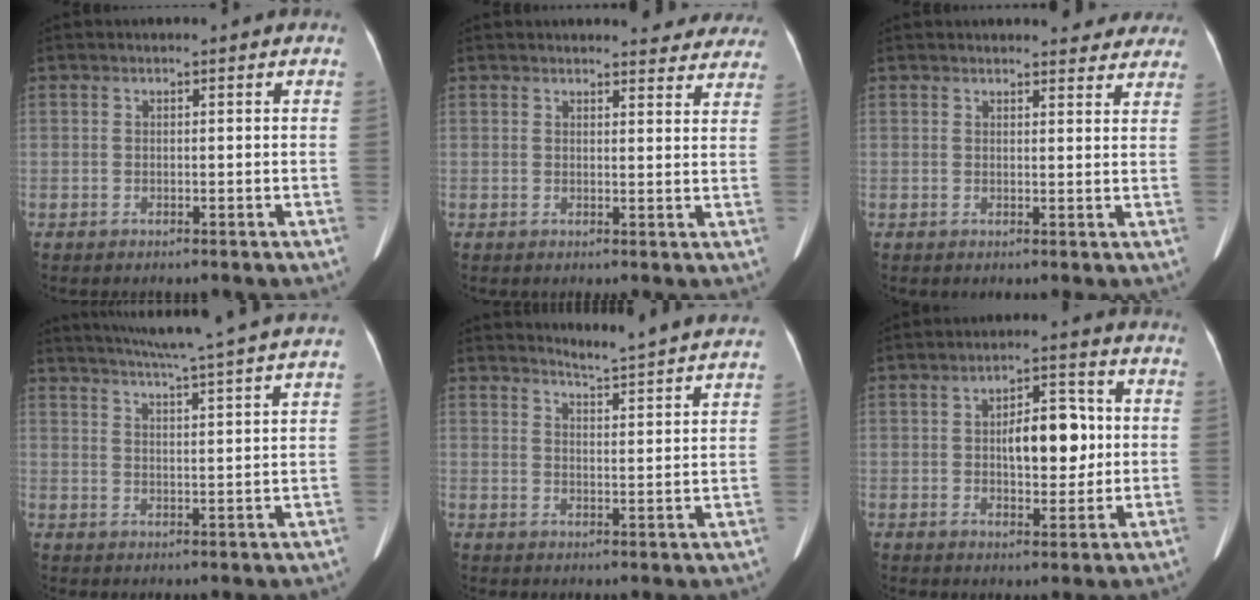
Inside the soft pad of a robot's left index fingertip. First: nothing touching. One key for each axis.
{"total": 8.5, "fx": 8.1, "fy": 2.1, "fz": 1.6, "tx": 0.006, "ty": -0.011, "tz": 0.070}
{"total": 7.7, "fx": 7.2, "fy": 2.0, "fz": 1.9, "tx": -0.004, "ty": -0.002, "tz": 0.063}
{"total": 18.6, "fx": 16.4, "fy": -1.5, "fz": 8.5, "tx": -0.148, "ty": -0.016, "tz": 0.210}
{"total": 13.2, "fx": 12.9, "fy": -1.5, "fz": 2.7, "tx": -0.047, "ty": -0.056, "tz": 0.147}
{"total": 8.5, "fx": 0.5, "fy": 3.3, "fz": 7.8, "tx": -0.125, "ty": 0.014, "tz": 0.010}